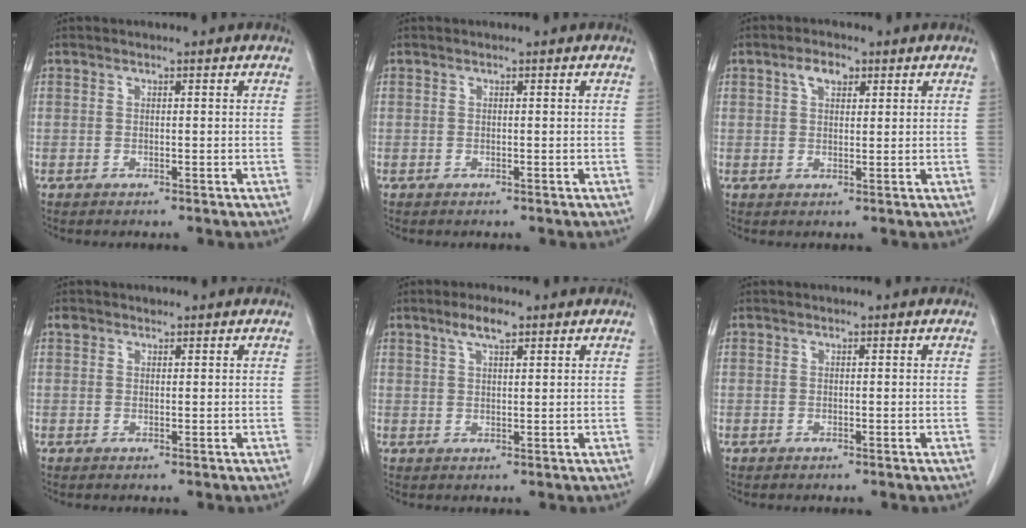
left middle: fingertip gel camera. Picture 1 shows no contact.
{"total": 0.0}
{"total": 3.3, "force": [1.8, 1.6, 2.3], "torque": [-0.046, 0.009, 0.033]}
{"total": 1.2, "force": [0.9, 0.7, 0.2], "torque": [-0.007, 0.010, 0.016]}
{"total": 3.8, "force": [2.3, 1.2, 2.9], "torque": [-0.060, 0.008, 0.043]}
{"total": 0.0}